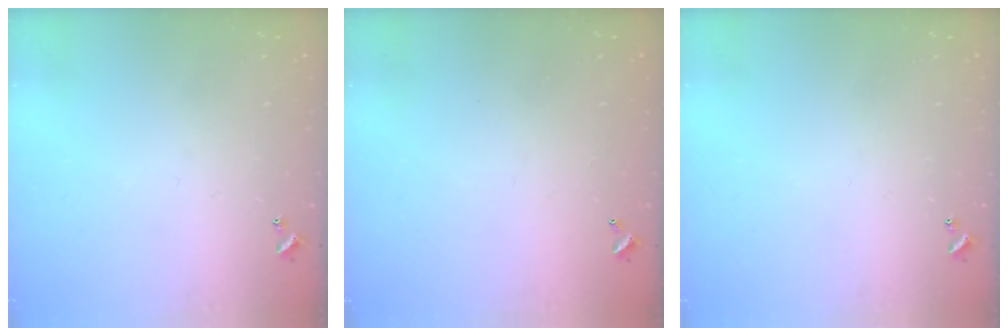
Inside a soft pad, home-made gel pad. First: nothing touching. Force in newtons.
{"total": 2.8, "press": 2.8, "slide": 0.1}
{"total": 0.0}